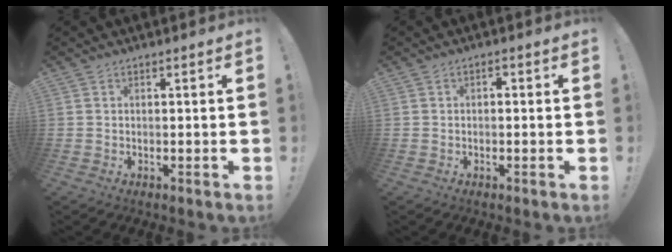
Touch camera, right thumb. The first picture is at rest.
{"total": 1.1, "force": [-0.9, 0.5, 0.5], "torque": [-0.011, 0.006, -0.017]}